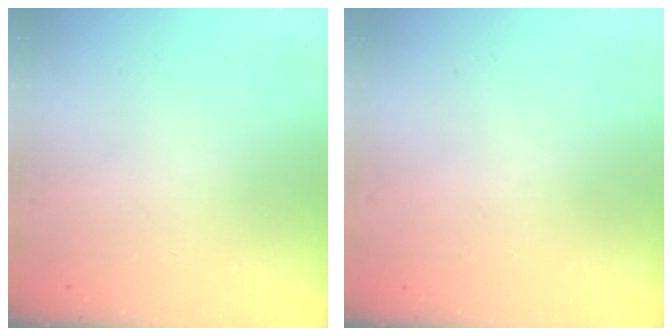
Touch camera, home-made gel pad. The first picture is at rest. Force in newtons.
{"total": 1.6, "press": 1.6, "slide": 0.1}